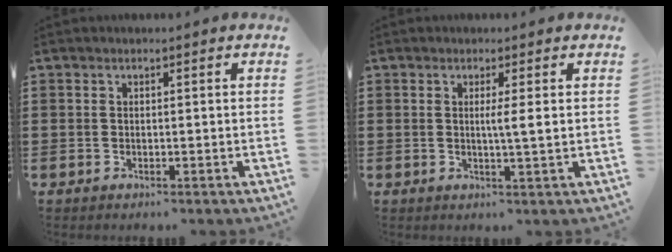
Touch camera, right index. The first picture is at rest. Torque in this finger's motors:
{"motor_torque": [0.76, 0.24, 0.27, 0.06]}